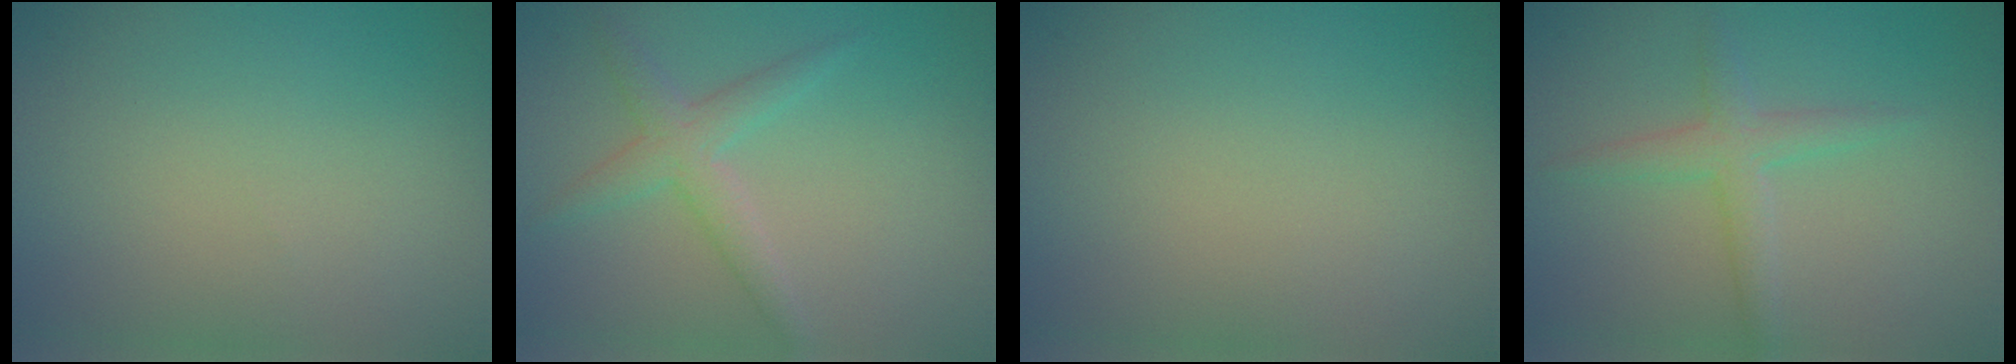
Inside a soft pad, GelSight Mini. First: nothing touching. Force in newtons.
{"total": 2.5, "press": 2.5, "slide": 0.2}
{"total": 0.0}
{"total": 2.3, "press": 2.3, "slide": 0.0}